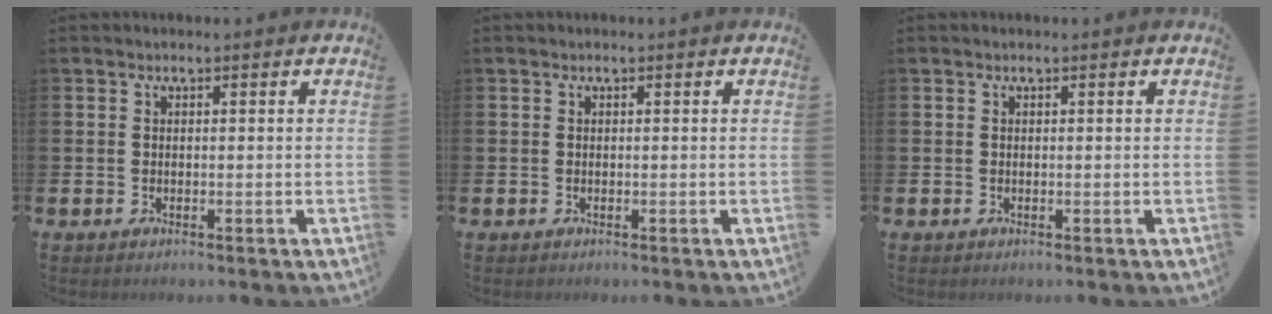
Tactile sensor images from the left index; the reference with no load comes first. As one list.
[{"total": 0.0}, {"total": 0.0}]